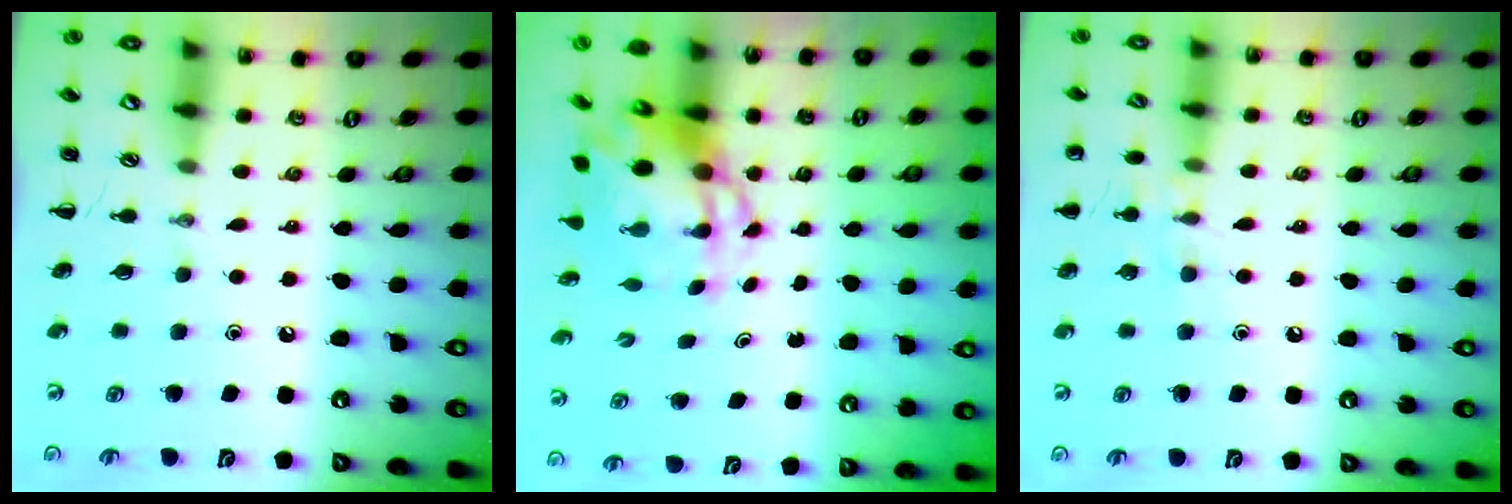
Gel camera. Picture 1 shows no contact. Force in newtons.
{"total": 6.6, "press": 6.3, "slide": 2.1}
{"total": 7.1, "press": 6.7, "slide": 2.2}